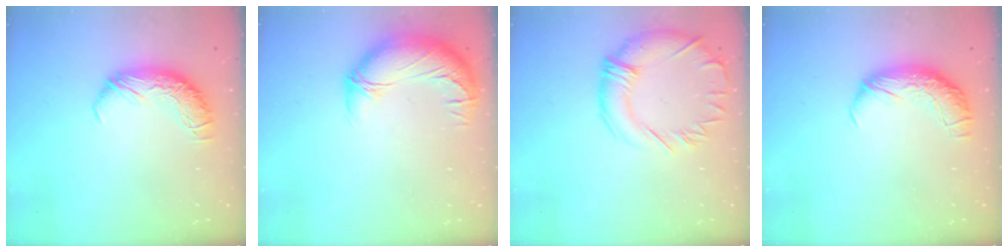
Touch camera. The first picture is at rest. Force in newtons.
{"total": 3.0, "press": 0.9, "slide": 2.8}
{"total": 3.0, "press": 2.7, "slide": 1.3}
{"total": 2.5, "press": 1.2, "slide": 2.2}